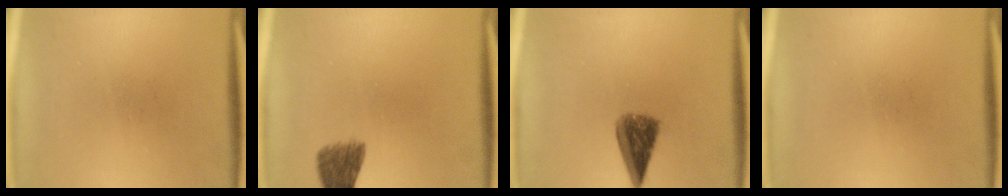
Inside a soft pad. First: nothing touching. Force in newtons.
{"total": 4.7}
{"total": 5.9}
{"total": 0.0}